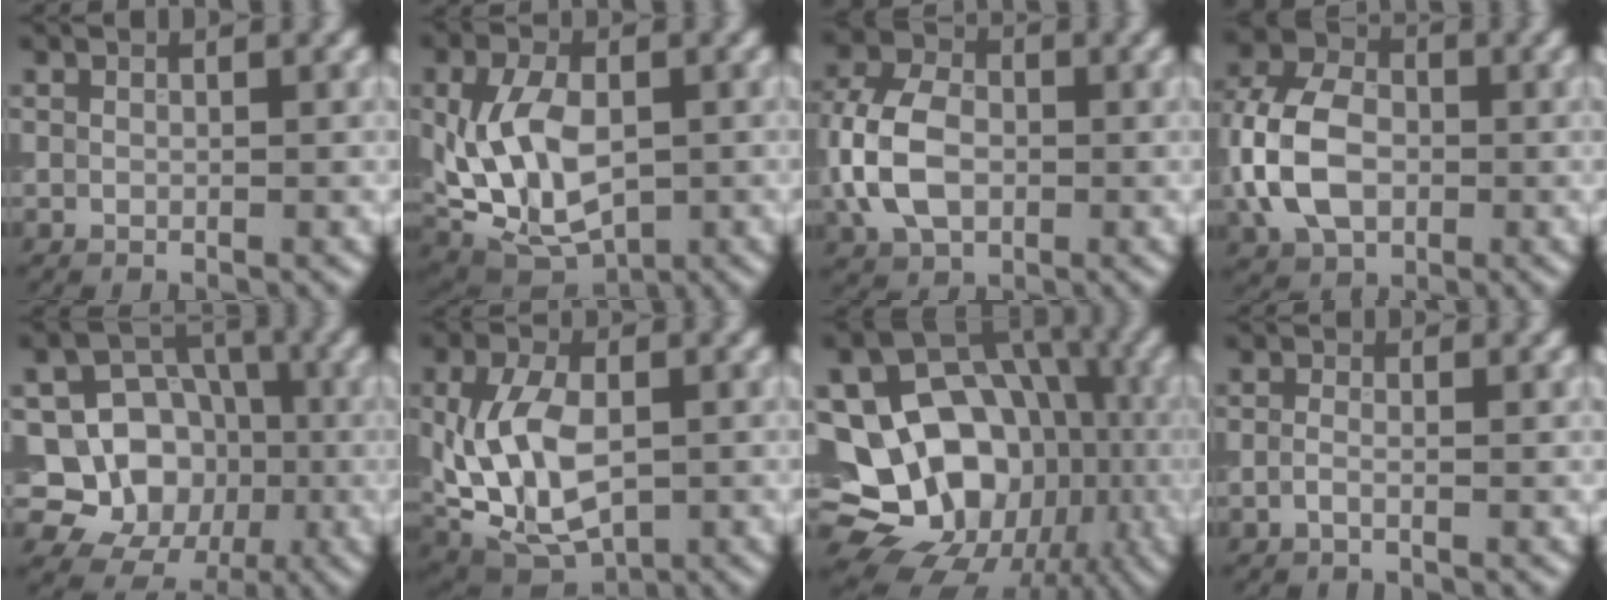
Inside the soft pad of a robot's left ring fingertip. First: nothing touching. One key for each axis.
{"total": 8.0, "fx": 0.1, "fy": 4.9, "fz": 6.3, "tx": -0.125, "ty": -0.004, "tz": 0.003}
{"total": 7.2, "fx": -1.0, "fy": 5.1, "fz": 5.0, "tx": -0.116, "ty": 0.006, "tz": -0.029}
{"total": 8.4, "fx": -1.3, "fy": 5.9, "fz": 5.8, "tx": -0.135, "ty": 0.009, "tz": -0.036}
{"total": 11.1, "fx": -2.3, "fy": 10.1, "fz": 4.2, "tx": -0.065, "ty": 0.016, "tz": -0.068}
{"total": 8.8, "fx": -0.1, "fy": 5.2, "fz": 7.1, "tx": -0.150, "ty": -0.002, "tz": -0.003}
{"total": 20.9, "fx": -4.2, "fy": 17.3, "fz": 10.9, "tx": -0.158, "ty": 0.004, "tz": -0.071}
{"total": 0.9, "fx": -0.5, "fy": 0.2, "fz": 0.7, "tx": -0.017, "ty": -0.002, "tz": -0.012}